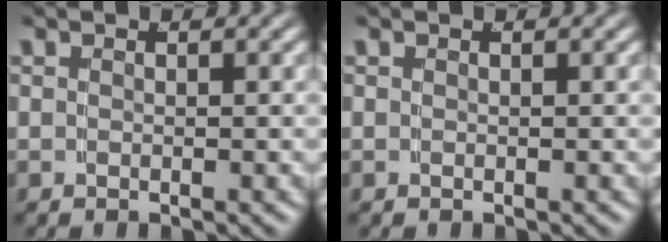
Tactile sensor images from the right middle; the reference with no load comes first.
{"total": 0.0}